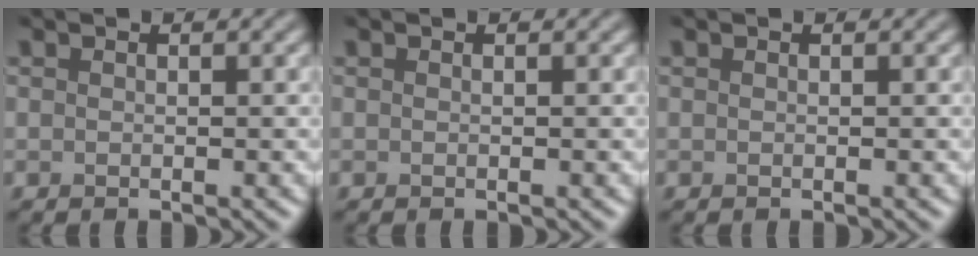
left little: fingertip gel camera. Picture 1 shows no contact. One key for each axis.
{"total": 0.0}
{"total": 0.0}